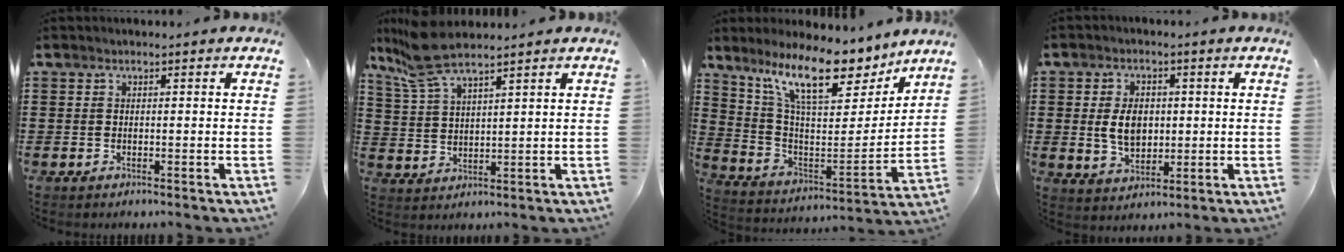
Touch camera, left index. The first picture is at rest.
{"total": 7.6, "force": [6.2, 1.1, 4.4], "torque": [-0.109, -0.010, 0.113]}
{"total": 13.8, "force": [10.3, 3.6, 8.4], "torque": [-0.185, -0.055, 0.178]}
{"total": 5.9, "force": [0.5, 3.8, 4.5], "torque": [-0.084, 0.004, 0.002]}